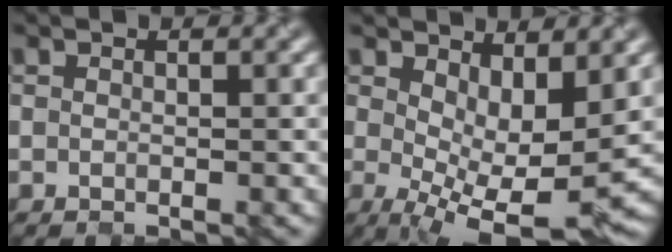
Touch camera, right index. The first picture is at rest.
{"total": 7.6, "force": [0.8, 2.8, 7.0], "torque": [-0.120, -0.019, 0.017]}